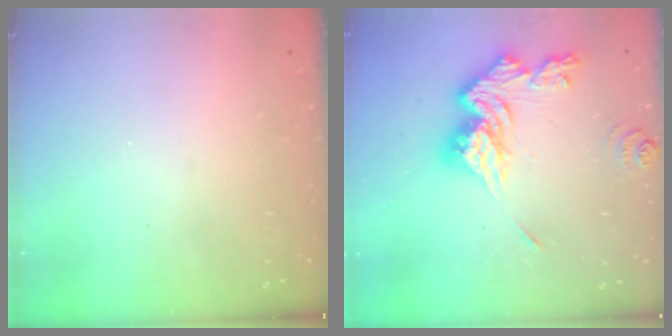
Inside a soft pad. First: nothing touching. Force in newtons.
{"total": 15.3, "press": 15.2, "slide": 1.4}